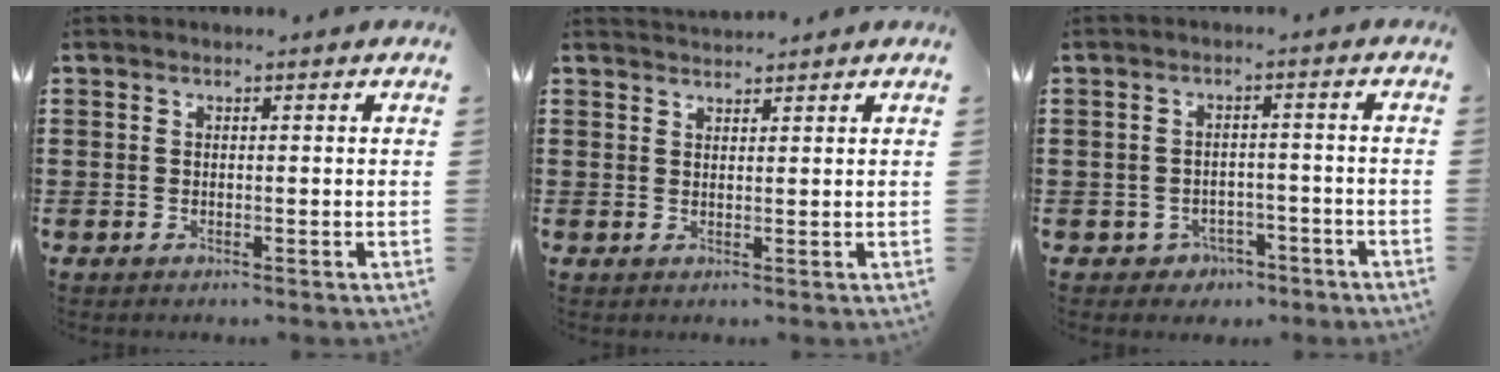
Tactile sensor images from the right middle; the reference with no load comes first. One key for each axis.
{"total": 1.7, "fx": 1.7, "fy": 0.0, "fz": -0.2, "tx": -0.001, "ty": 0.003, "tz": 0.032}
{"total": 2.4, "fx": -2.0, "fy": 1.3, "fz": 0.2, "tx": -0.013, "ty": 0.001, "tz": -0.044}